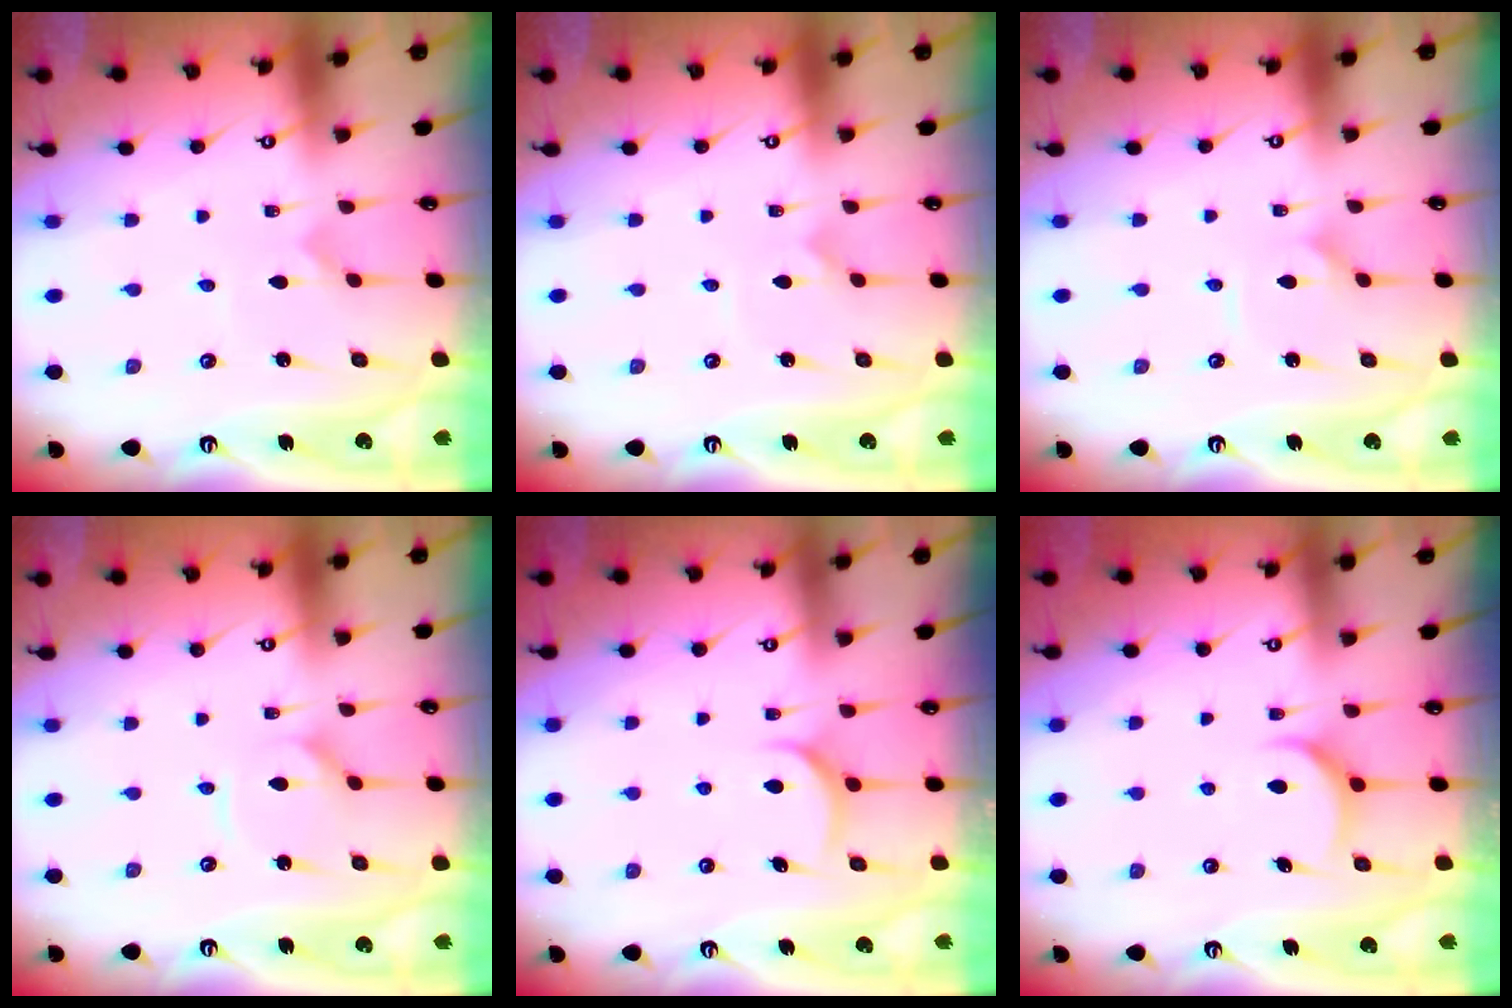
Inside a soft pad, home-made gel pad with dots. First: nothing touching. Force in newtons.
{"total": 1.3, "press": 1.3, "slide": 0.1}
{"total": 2.2, "press": 2.2, "slide": 0.1}
{"total": 3.6, "press": 3.6, "slide": 0.5}
{"total": 5.5, "press": 5.5, "slide": 0.1}
{"total": 5.7, "press": 5.7, "slide": 0.6}